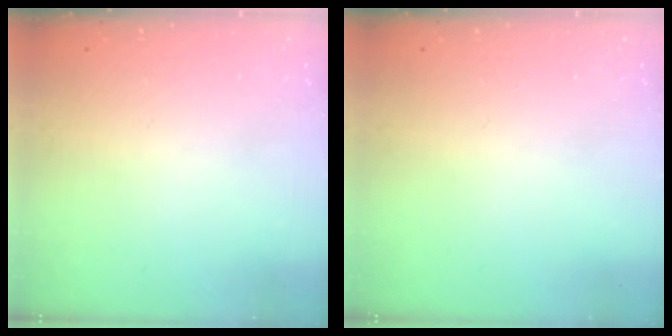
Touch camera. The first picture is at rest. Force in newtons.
{"total": 0.0}